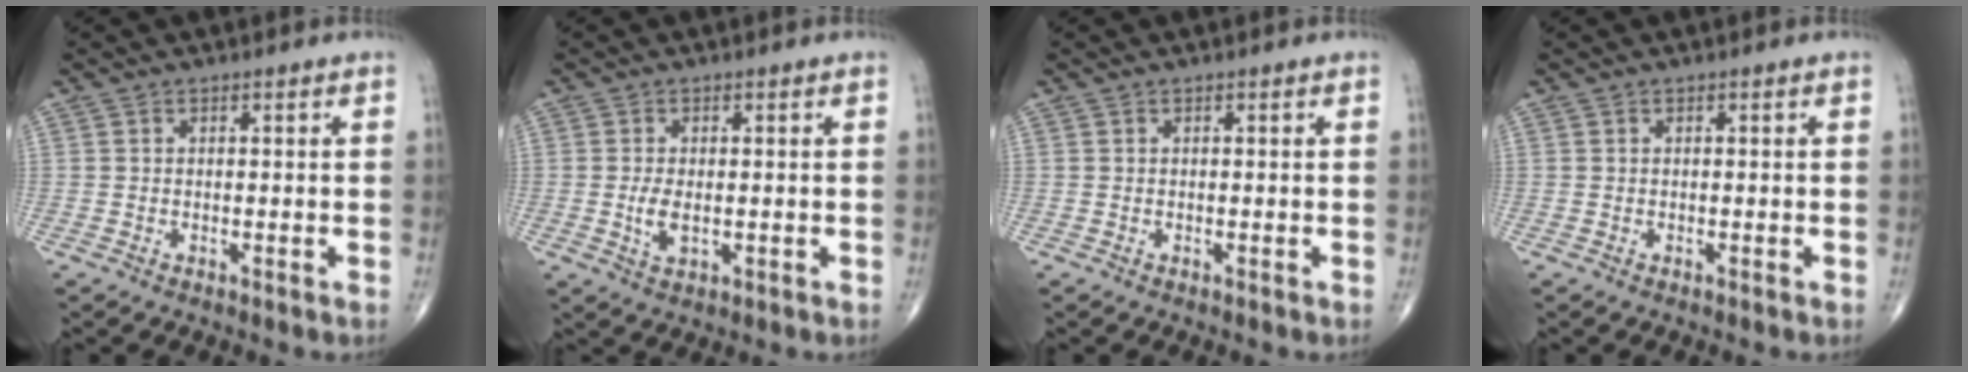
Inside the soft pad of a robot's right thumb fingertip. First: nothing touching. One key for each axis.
{"total": 3.5, "fx": -0.3, "fy": 1.7, "fz": 3.0, "tx": -0.063, "ty": -0.007, "tz": -0.004}
{"total": 0.0}
{"total": 0.0}